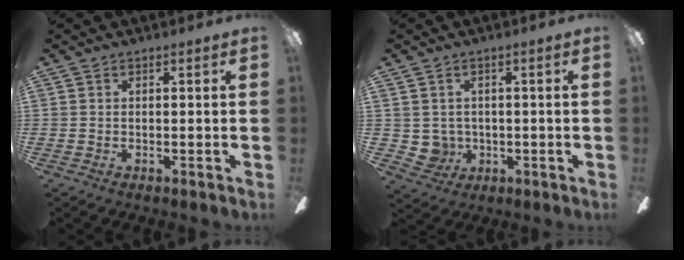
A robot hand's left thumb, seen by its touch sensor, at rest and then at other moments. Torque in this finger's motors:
{"motor_torque": [0.00, 0.03, 0.10, -0.27, 0.00]}